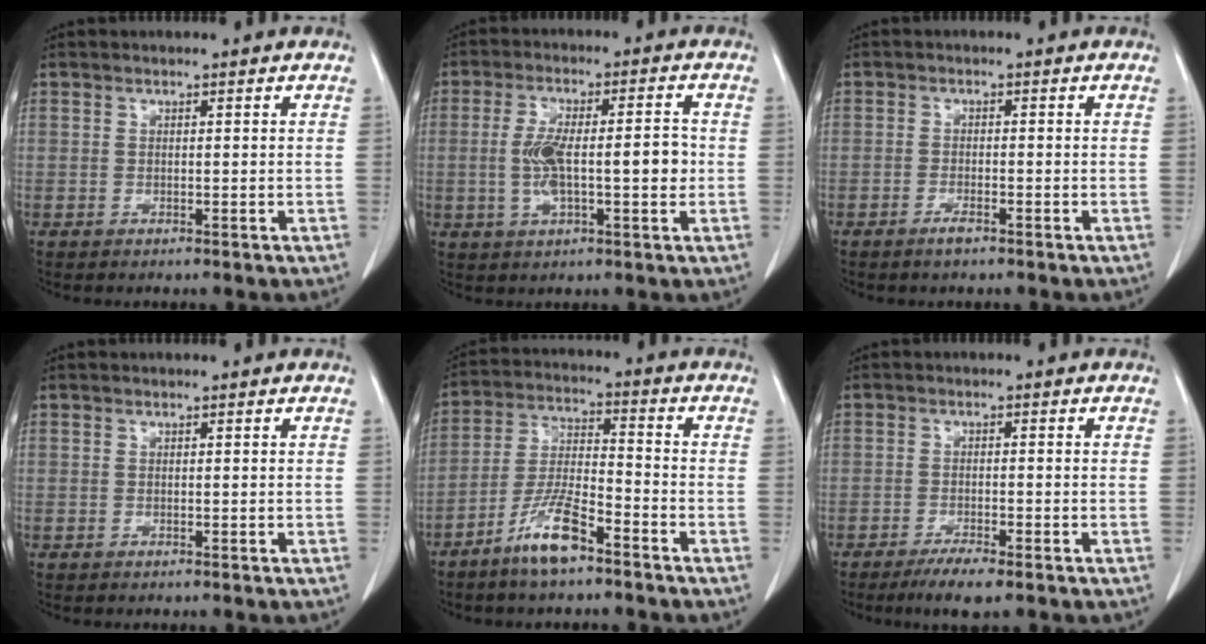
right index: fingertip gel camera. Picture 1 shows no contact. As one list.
[{"total": 9.8, "force": [-0.6, 2.7, 9.4], "torque": [-0.173, 0.016, -0.007]}, {"total": 1.8, "force": [-1.3, 0.4, 1.2], "torque": [-0.022, -0.001, -0.022]}, {"total": 0.0}, {"total": 9.0, "force": [-6.1, 1.6, 6.4], "torque": [-0.132, -0.010, -0.119]}, {"total": 4.4, "force": [-3.1, 0.4, 3.1], "torque": [-0.057, -0.011, -0.053]}]